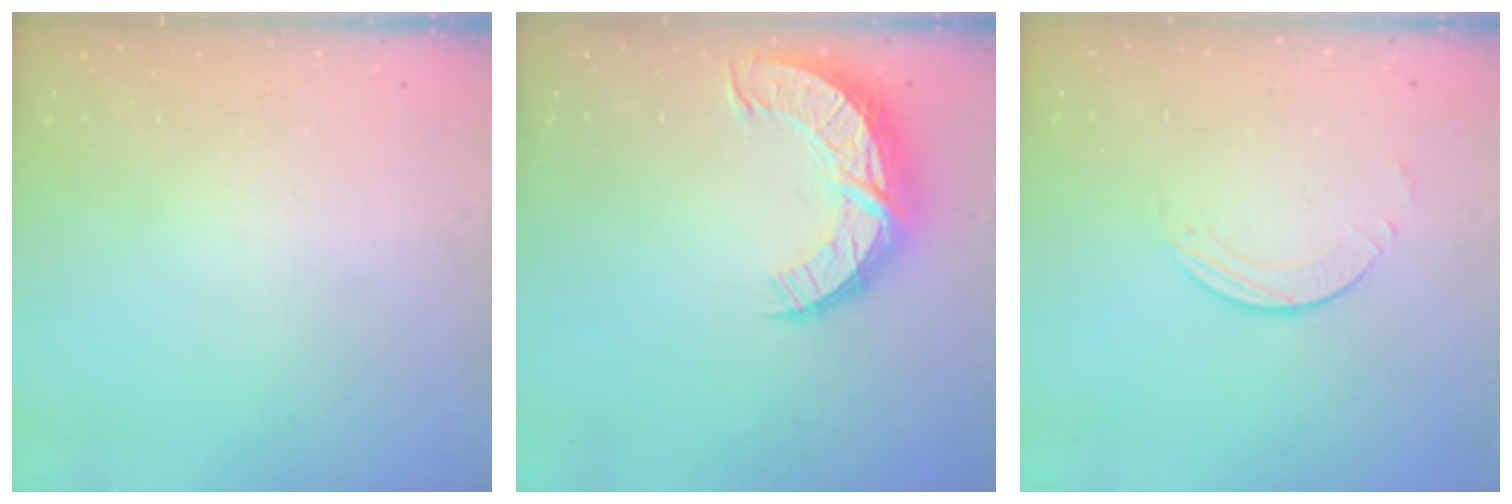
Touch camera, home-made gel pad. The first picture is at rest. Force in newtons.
{"total": 12.8, "press": 12.7, "slide": 0.9}
{"total": 1.6, "press": 1.6, "slide": 0.2}